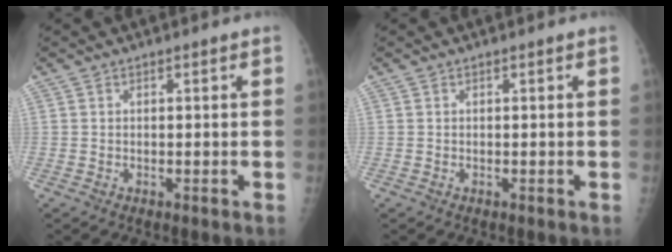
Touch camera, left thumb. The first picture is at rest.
{"total": 0.0}